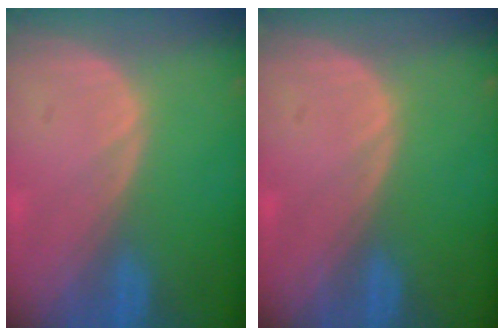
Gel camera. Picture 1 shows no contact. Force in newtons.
{"total": 0.0}